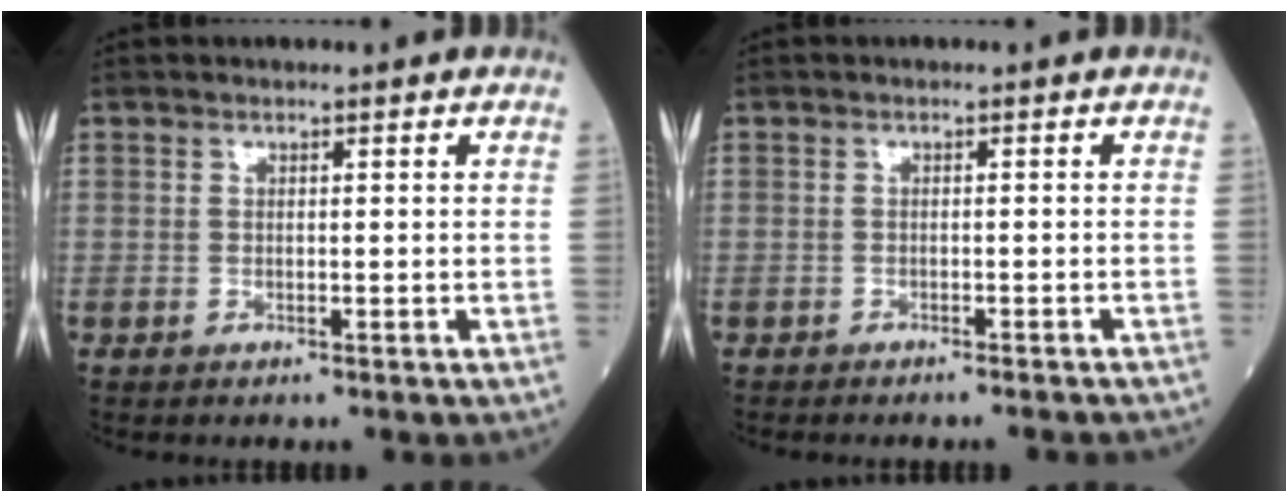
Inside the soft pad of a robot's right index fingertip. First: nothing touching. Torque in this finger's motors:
{"motor_torque": [-0.13, -0.04, 0.05, -0.02]}